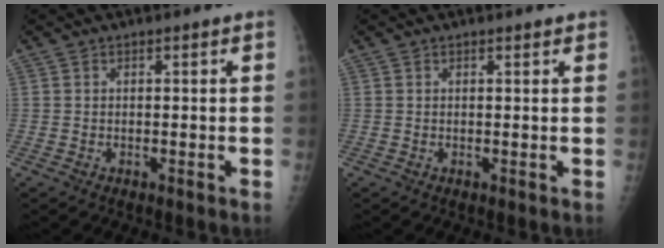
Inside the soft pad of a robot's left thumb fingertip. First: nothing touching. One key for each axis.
{"total": 1.0, "fx": 0.8, "fy": 0.2, "fz": 0.5, "tx": -0.006, "ty": 0.000, "tz": 0.009}